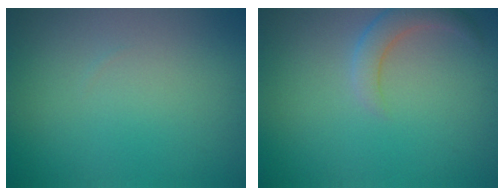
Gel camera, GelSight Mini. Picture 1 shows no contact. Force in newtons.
{"total": 2.5, "press": 2.5, "slide": 0.2}